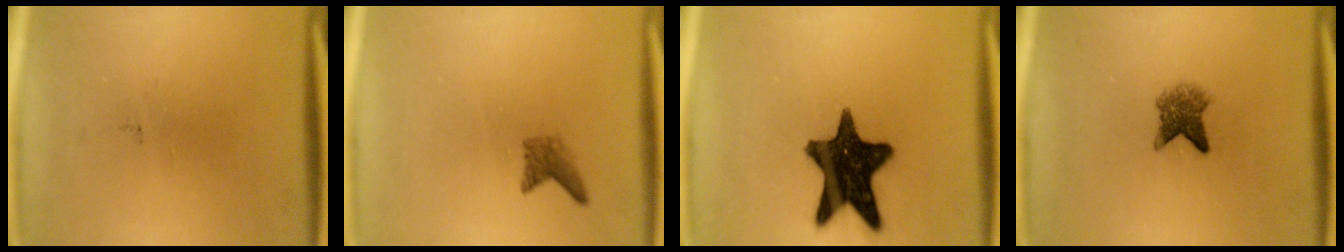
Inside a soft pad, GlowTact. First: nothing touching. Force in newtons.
{"total": 1.7}
{"total": 15.6}
{"total": 3.6}